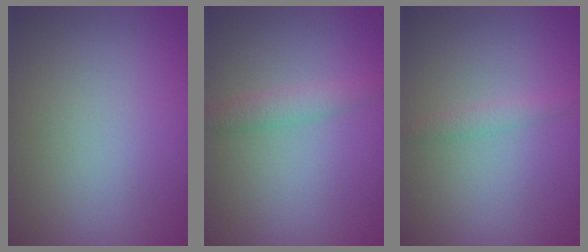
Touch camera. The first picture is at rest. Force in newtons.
{"total": 1.8, "press": 1.8, "slide": 0.1}
{"total": 1.2, "press": 1.2, "slide": 0.1}